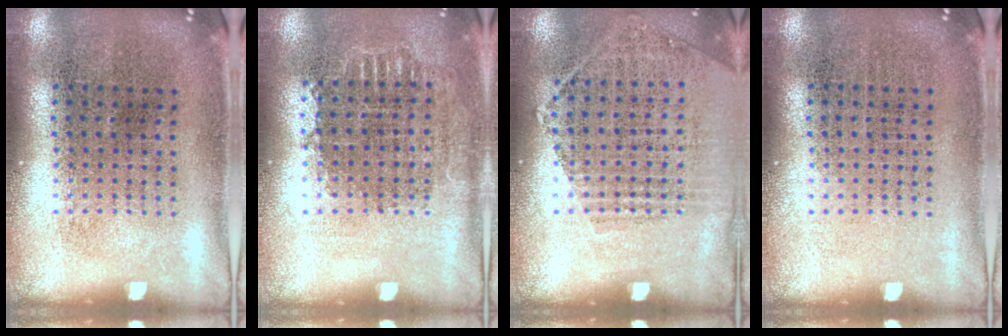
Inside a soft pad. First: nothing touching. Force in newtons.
{"total": 0.7, "press": 0.7, "slide": 0.1}
{"total": 1.0, "press": 0.9, "slide": 0.5}
{"total": 0.0}